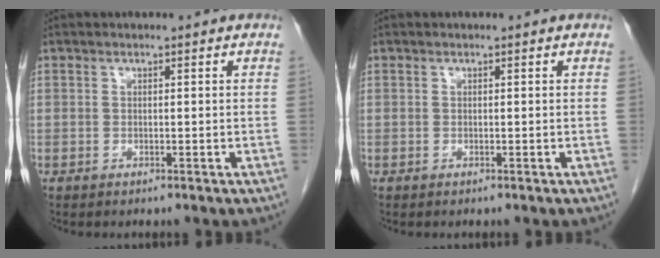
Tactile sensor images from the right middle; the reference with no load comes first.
{"total": 0.0}